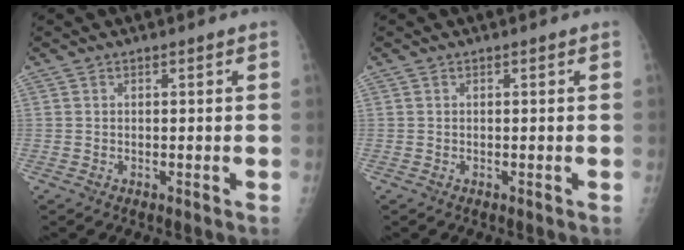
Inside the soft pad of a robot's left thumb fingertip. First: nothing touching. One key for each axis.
{"total": 0.0}